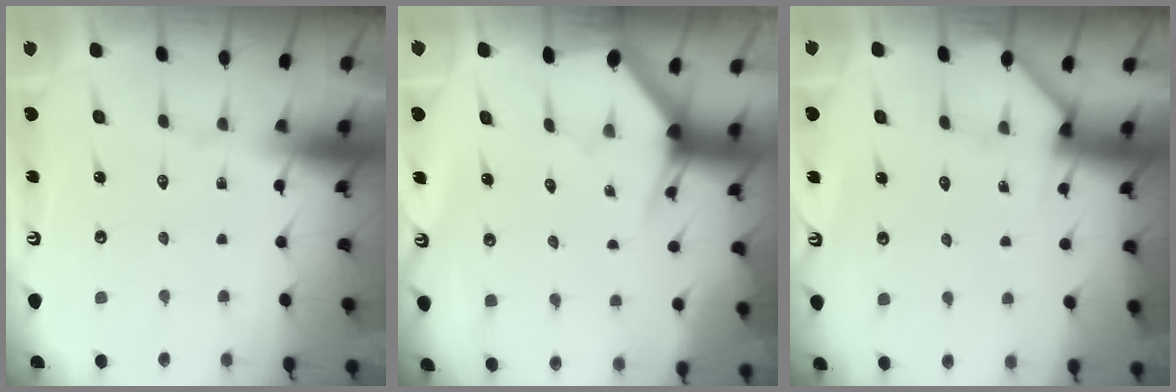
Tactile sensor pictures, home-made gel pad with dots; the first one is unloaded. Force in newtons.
{"total": 3.0, "press": 3.0, "slide": 0.0}
{"total": 3.0, "press": 3.0, "slide": 0.2}